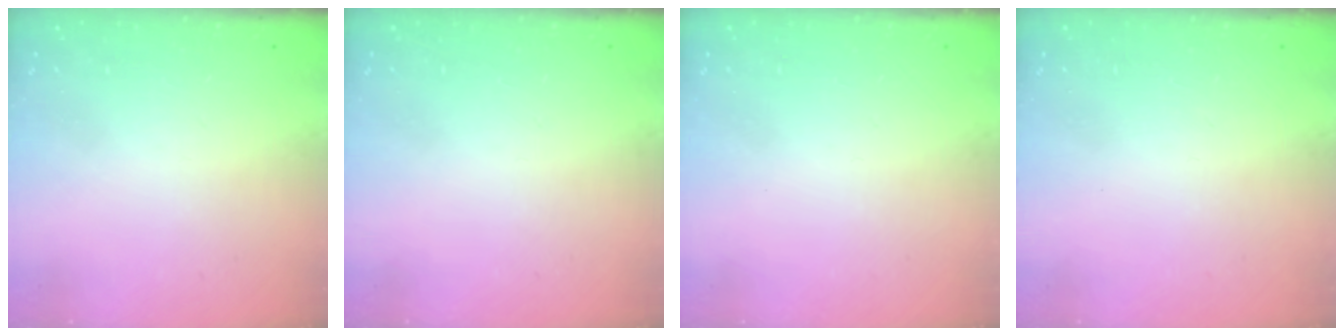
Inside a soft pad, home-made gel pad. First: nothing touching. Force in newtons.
{"total": 0.0}
{"total": 0.0}
{"total": 0.0}